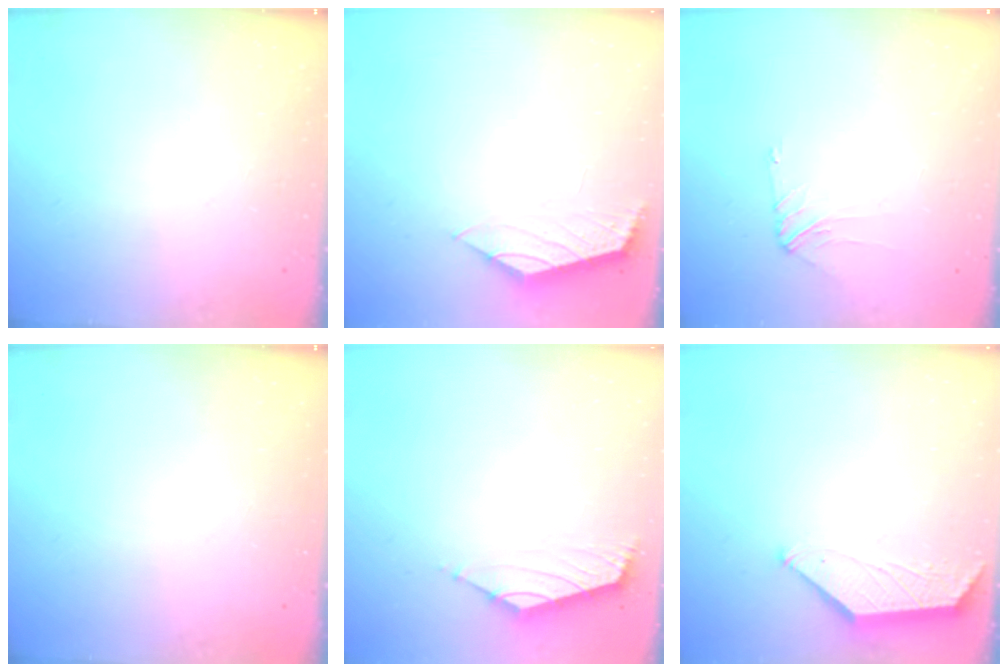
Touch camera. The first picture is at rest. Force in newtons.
{"total": 0.9, "press": 0.9, "slide": 0.3}
{"total": 2.8, "press": 2.7, "slide": 0.5}
{"total": 0.0}
{"total": 1.6, "press": 1.4, "slide": 0.7}
{"total": 1.4, "press": 1.4, "slide": 0.3}